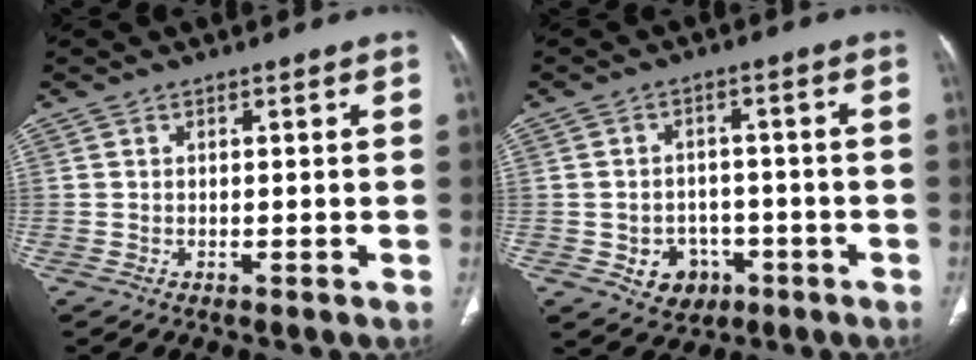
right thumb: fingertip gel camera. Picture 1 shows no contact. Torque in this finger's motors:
{"motor_torque": [-0.23, 0.36, 0.23, 0.52, 0.12]}